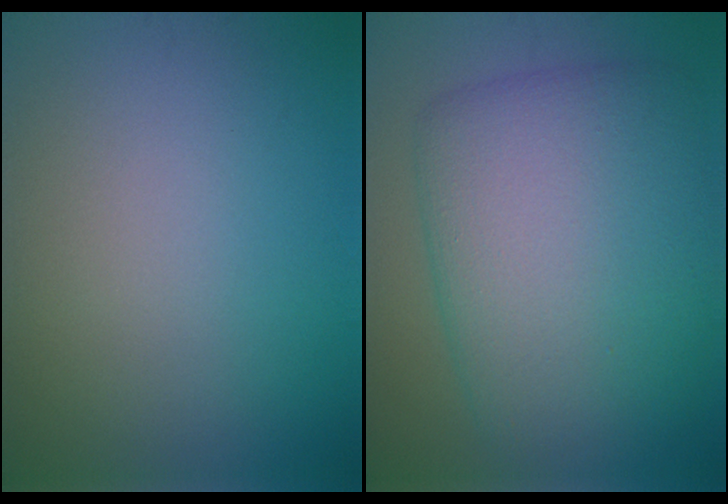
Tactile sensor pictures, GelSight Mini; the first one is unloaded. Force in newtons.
{"total": 10.4, "press": 10.4, "slide": 0.2}